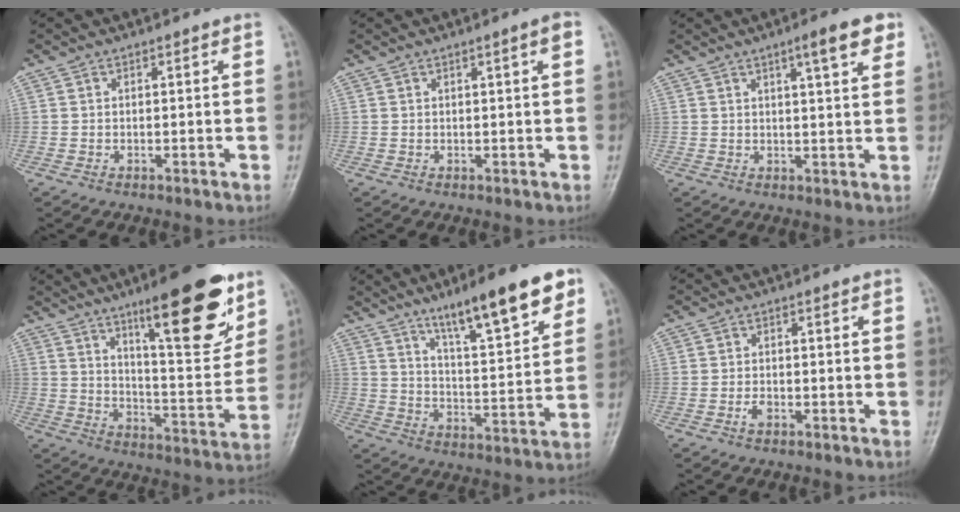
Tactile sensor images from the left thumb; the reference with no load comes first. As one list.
[{"total": 1.9, "force": [0.8, 0.1, 1.7], "torque": [-0.028, 0.000, 0.011]}, {"total": 6.5, "force": [3.7, 1.2, 5.2], "torque": [-0.066, -0.014, 0.050]}, {"total": 20.3, "force": [12.1, 5.3, 15.5], "torque": [-0.182, -0.067, 0.188]}, {"total": 17.4, "force": [11.0, 3.7, 12.9], "torque": [-0.174, -0.051, 0.177]}, {"total": 1.6, "force": [-0.7, 0.9, 1.0], "torque": [-0.019, 0.001, -0.016]}]